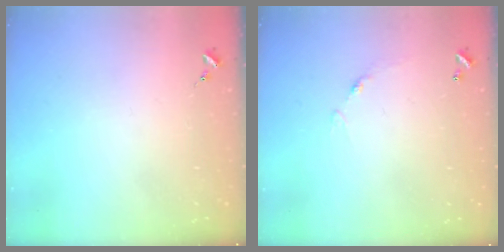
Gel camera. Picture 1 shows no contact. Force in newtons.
{"total": 4.7, "press": 4.7, "slide": 0.2}